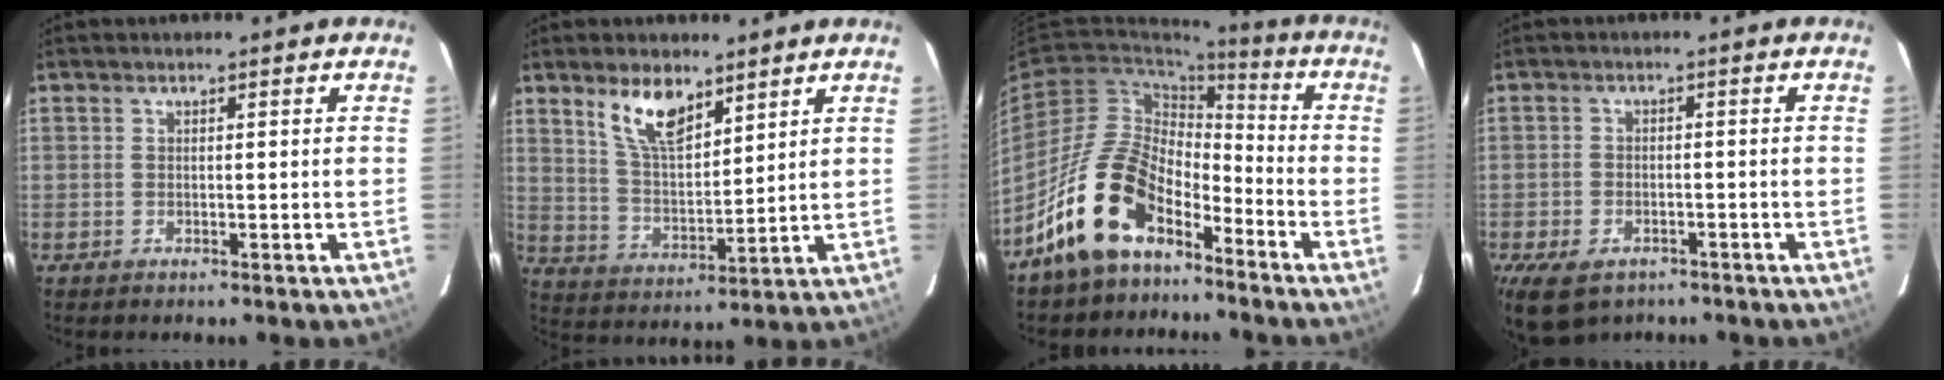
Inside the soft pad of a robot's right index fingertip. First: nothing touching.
{"total": 9.4, "force": [6.1, 3.9, 6.0], "torque": [-0.108, 0.004, 0.122]}
{"total": 15.4, "force": [-10.0, 7.8, 8.6], "torque": [-0.163, 0.022, -0.183]}
{"total": 9.5, "force": [-6.0, 5.5, 4.9], "torque": [-0.115, -0.019, -0.097]}